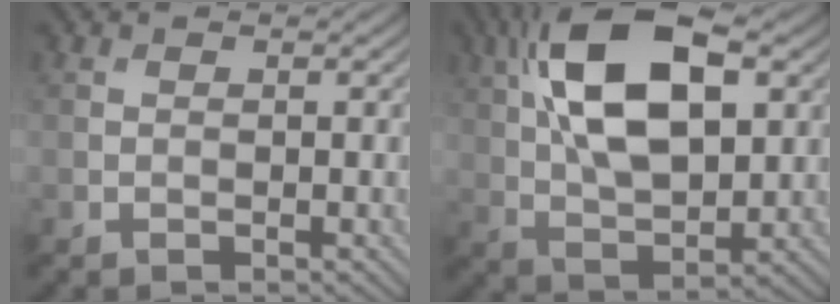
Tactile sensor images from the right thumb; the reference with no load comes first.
{"total": 15.4, "force": [5.0, 7.4, 12.6], "torque": [-0.248, 0.021, 0.082]}